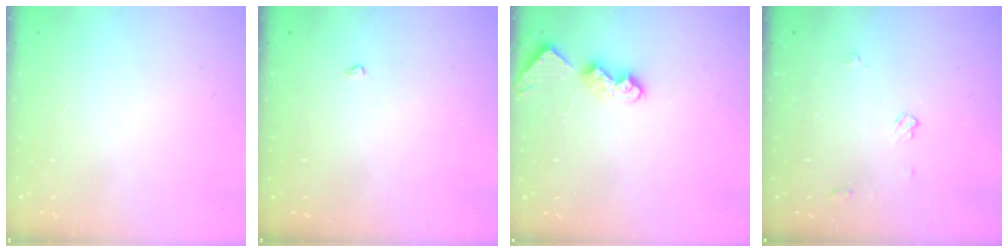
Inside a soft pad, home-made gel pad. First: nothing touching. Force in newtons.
{"total": 3.2, "press": 3.2, "slide": 0.5}
{"total": 7.5, "press": 7.5, "slide": 0.5}
{"total": 4.0, "press": 3.9, "slide": 0.6}